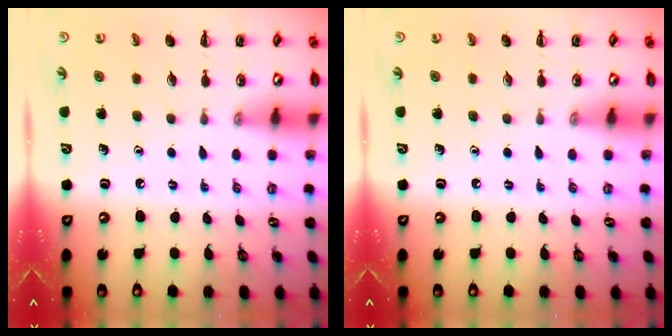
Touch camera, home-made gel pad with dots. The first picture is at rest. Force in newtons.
{"total": 0.0}